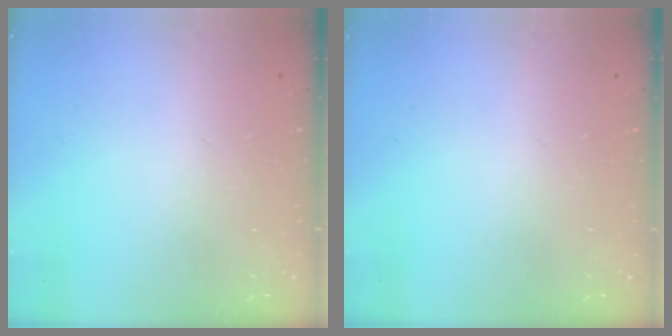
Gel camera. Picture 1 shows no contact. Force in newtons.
{"total": 0.0}